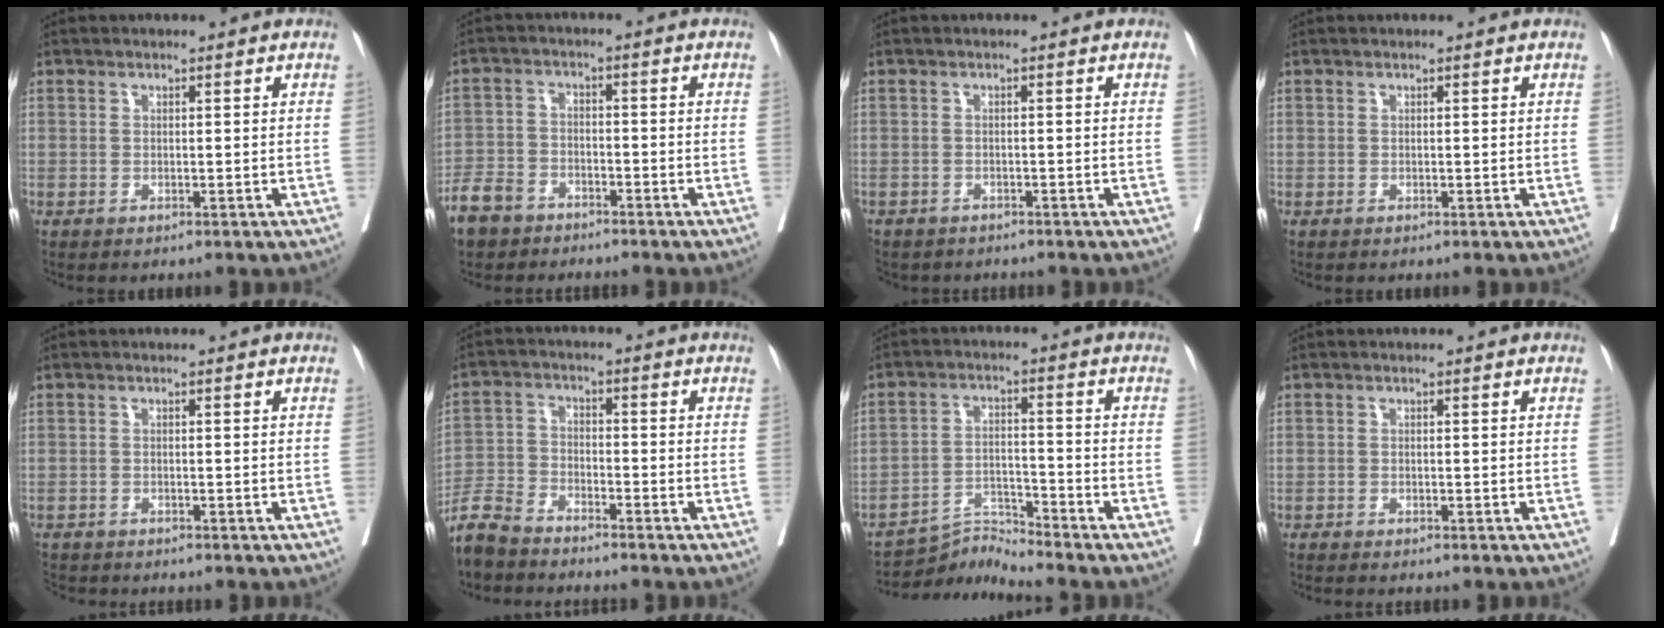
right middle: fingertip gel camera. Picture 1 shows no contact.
{"total": 6.3, "force": [-5.1, 3.5, 1.5], "torque": [-0.044, -0.005, -0.100]}
{"total": 5.3, "force": [-4.4, 2.7, 1.0], "torque": [-0.023, -0.003, -0.062]}
{"total": 0.0}
{"total": 4.2, "force": [-4.1, 1.1, 0.3], "torque": [-0.006, -0.011, -0.069]}
{"total": 8.7, "force": [-8.2, 2.0, 2.2], "torque": [-0.046, -0.014, -0.160]}
{"total": 6.1, "force": [-5.5, -2.1, -1.3], "torque": [0.010, 0.001, -0.101]}
{"total": 2.4, "force": [-2.3, 0.1, 0.5], "torque": [-0.010, -0.009, -0.038]}